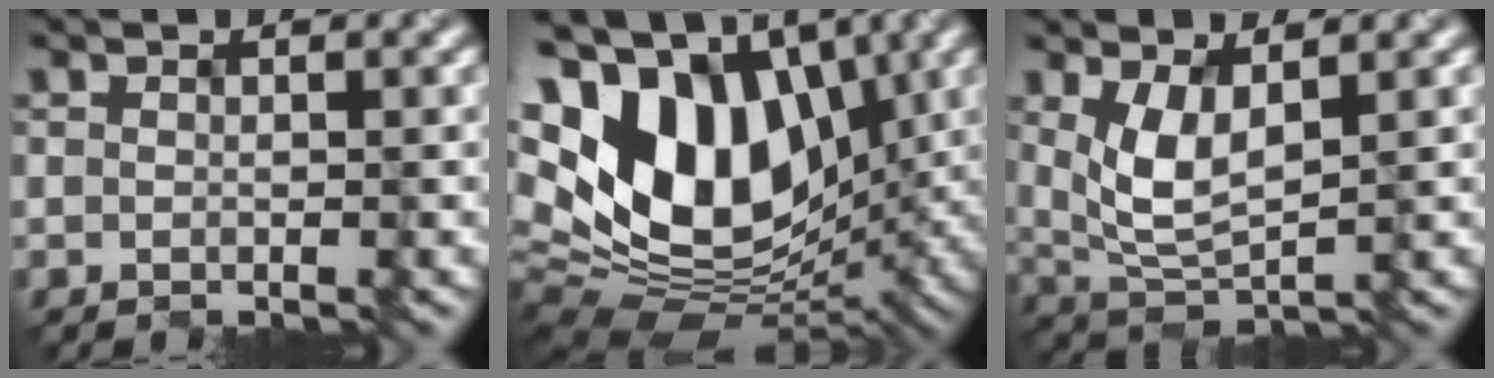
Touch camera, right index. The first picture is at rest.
{"total": 16.3, "force": [3.1, 10.9, 11.6], "torque": [-0.231, 0.016, 0.058]}
{"total": 3.6, "force": [1.0, 1.5, 3.1], "torque": [-0.077, -0.009, 0.034]}